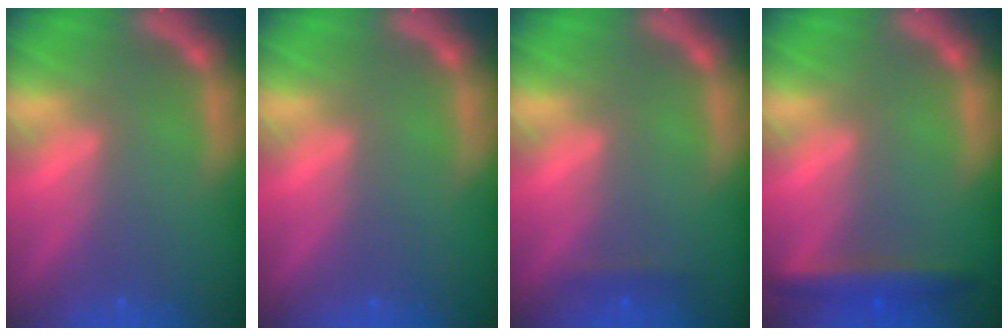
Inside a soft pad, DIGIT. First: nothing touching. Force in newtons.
{"total": 0.0}
{"total": 0.9}
{"total": 3.5}